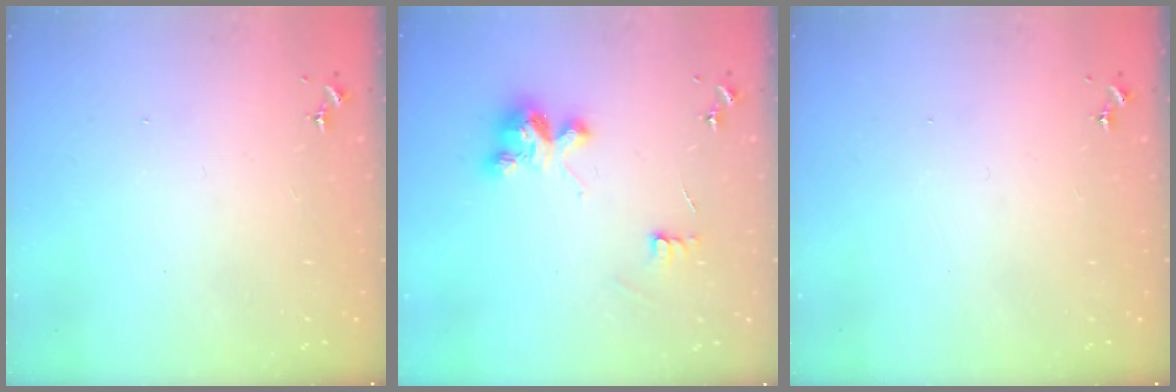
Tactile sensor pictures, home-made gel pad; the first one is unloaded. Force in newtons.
{"total": 8.9, "press": 8.9, "slide": 0.3}
{"total": 0.0}